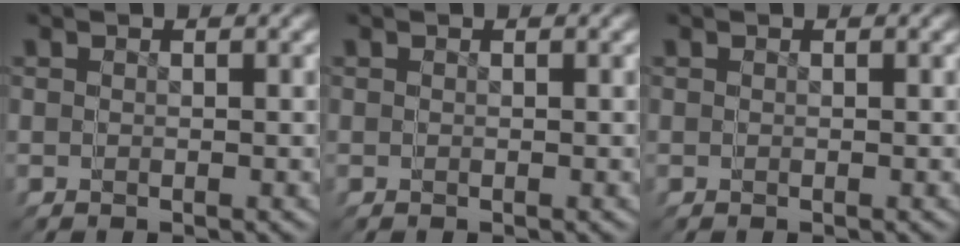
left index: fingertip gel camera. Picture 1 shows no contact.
{"total": 0.0}
{"total": 0.0}